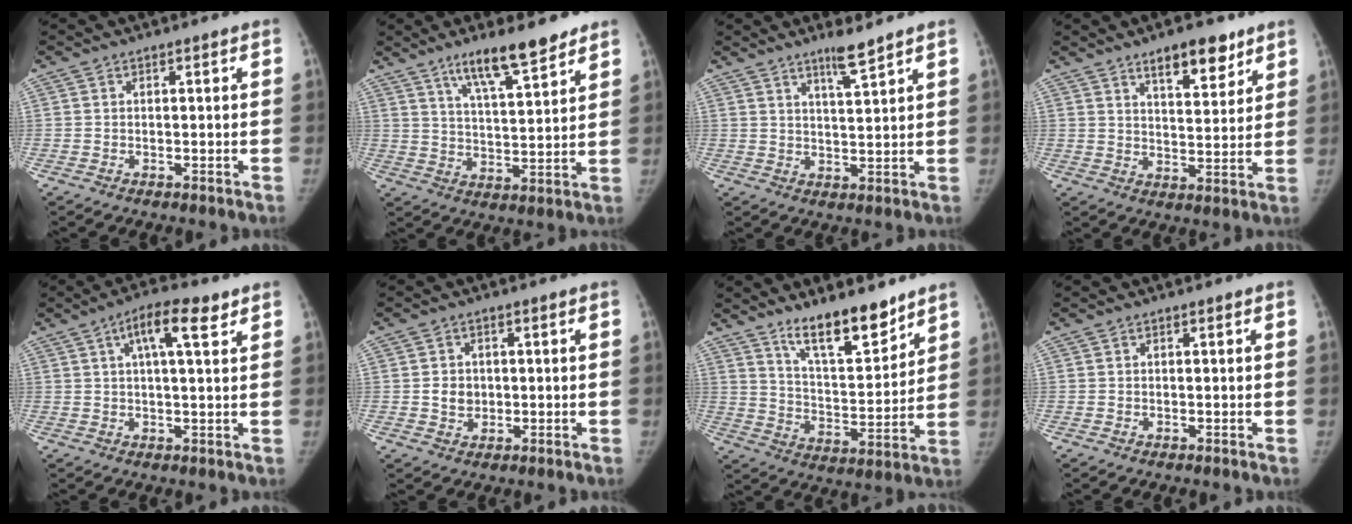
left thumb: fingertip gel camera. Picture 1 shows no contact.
{"total": 11.9, "force": [8.4, 2.6, 8.0], "torque": [-0.113, -0.048, 0.143]}
{"total": 4.8, "force": [3.8, 0.1, 3.0], "torque": [-0.046, -0.033, 0.065]}
{"total": 9.4, "force": [6.3, 3.6, 5.9], "torque": [-0.064, -0.040, 0.099]}
{"total": 8.1, "force": [3.8, 2.4, 6.7], "torque": [-0.103, 0.002, 0.058]}
{"total": 3.7, "force": [0.0, 3.2, 1.7], "torque": [-0.012, 0.003, 0.004]}
{"total": 13.2, "force": [10.3, 3.8, 7.4], "torque": [-0.092, -0.082, 0.180]}
{"total": 0.0}